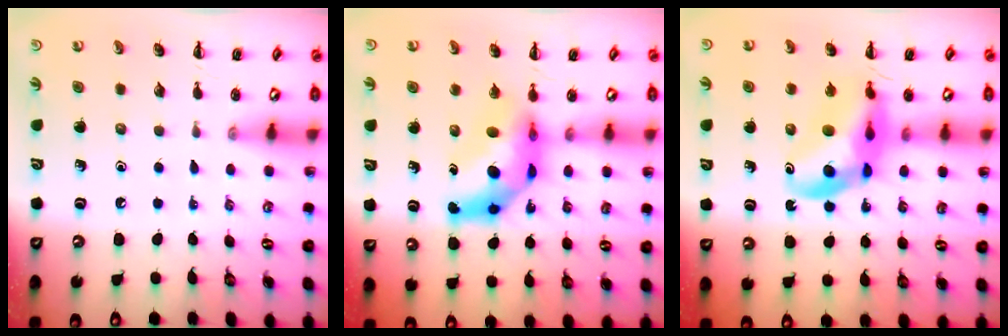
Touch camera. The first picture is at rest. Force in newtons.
{"total": 8.9, "press": 8.4, "slide": 2.8}
{"total": 13.0, "press": 12.4, "slide": 4.1}